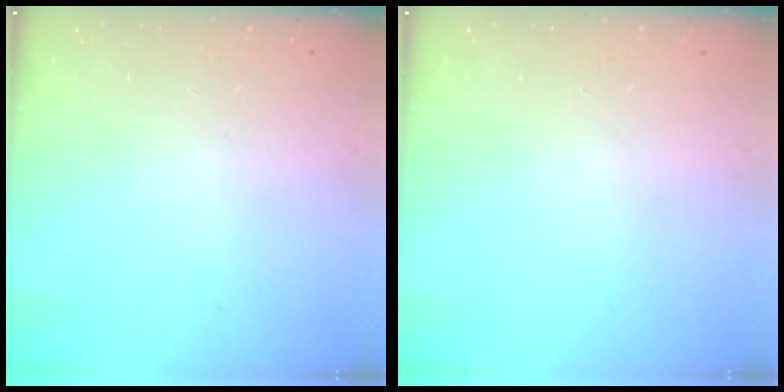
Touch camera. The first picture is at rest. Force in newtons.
{"total": 0.0}